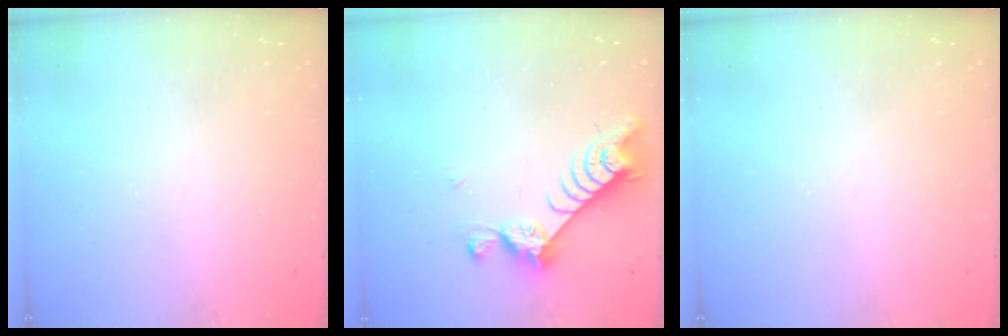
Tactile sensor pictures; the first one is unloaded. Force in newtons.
{"total": 7.2, "press": 7.2, "slide": 1.0}
{"total": 0.0}